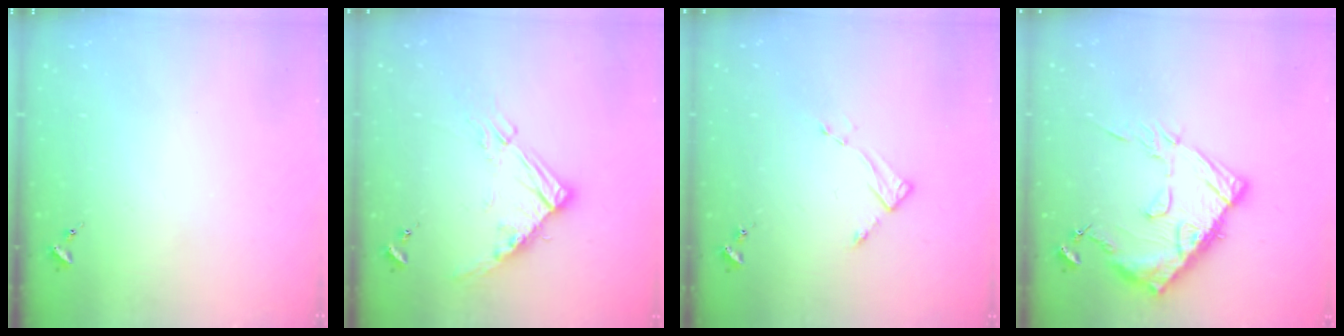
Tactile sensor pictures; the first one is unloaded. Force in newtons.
{"total": 12.3, "press": 12.2, "slide": 1.3}
{"total": 3.0, "press": 3.0, "slide": 0.5}
{"total": 15.8, "press": 15.7, "slide": 1.6}